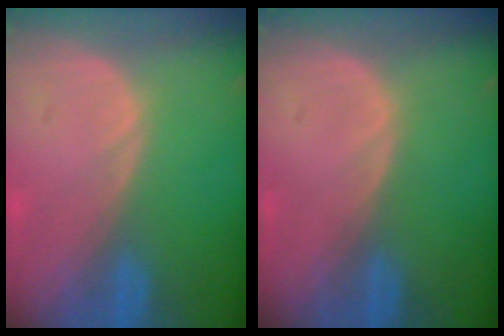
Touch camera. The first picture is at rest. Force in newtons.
{"total": 0.0}